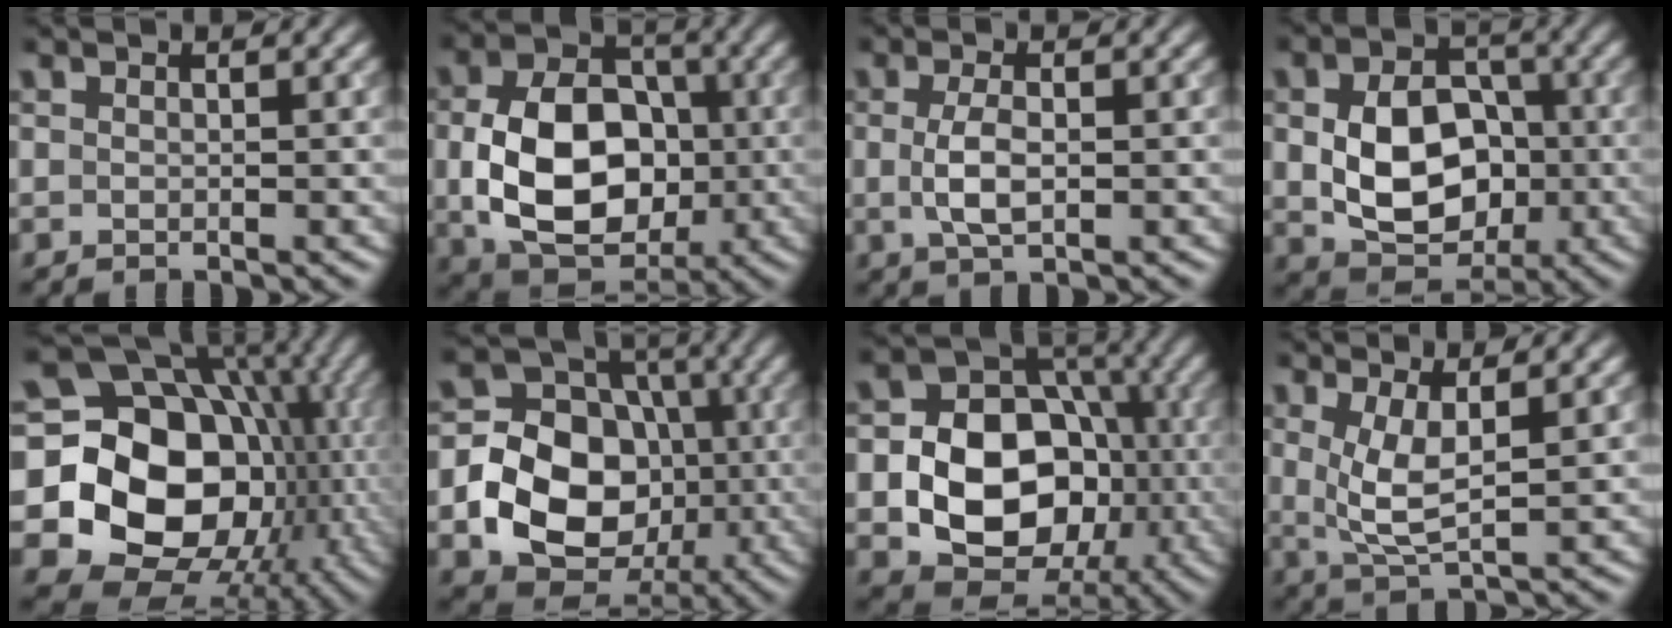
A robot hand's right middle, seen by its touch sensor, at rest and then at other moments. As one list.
[{"total": 11.0, "force": [-0.9, 7.9, 7.6], "torque": [-0.150, -0.010, -0.012]}, {"total": 2.8, "force": [-0.1, 1.1, 2.6], "torque": [-0.060, -0.004, -0.003]}, {"total": 8.3, "force": [-0.5, 6.0, 5.7], "torque": [-0.106, -0.009, -0.003]}, {"total": 20.2, "force": [-1.7, 16.6, 11.3], "torque": [-0.170, -0.019, -0.039]}, {"total": 13.1, "force": [-2.6, 10.6, 7.2], "torque": [-0.112, -0.015, -0.075]}, {"total": 12.6, "force": [-2.2, 9.6, 7.8], "torque": [-0.114, -0.005, -0.046]}, {"total": 4.0, "force": [0.9, 1.2, 3.7], "torque": [-0.079, -0.008, 0.023]}]